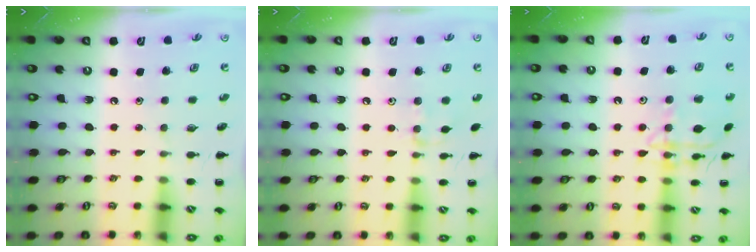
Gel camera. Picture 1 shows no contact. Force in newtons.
{"total": 4.4, "press": 4.3, "slide": 1.0}
{"total": 14.5, "press": 14.4, "slide": 0.8}